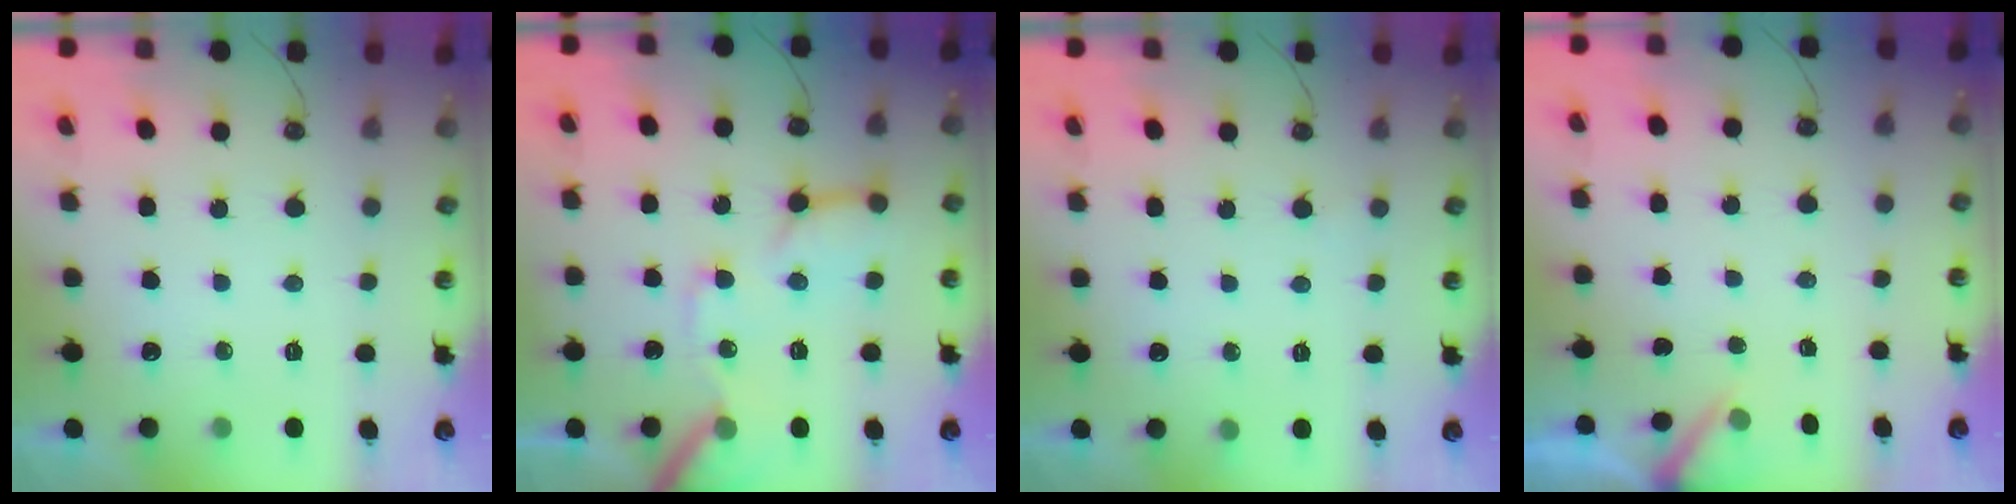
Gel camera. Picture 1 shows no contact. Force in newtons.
{"total": 15.1, "press": 15.0, "slide": 1.7}
{"total": 5.5, "press": 5.5, "slide": 0.4}
{"total": 2.4, "press": 2.4, "slide": 0.3}